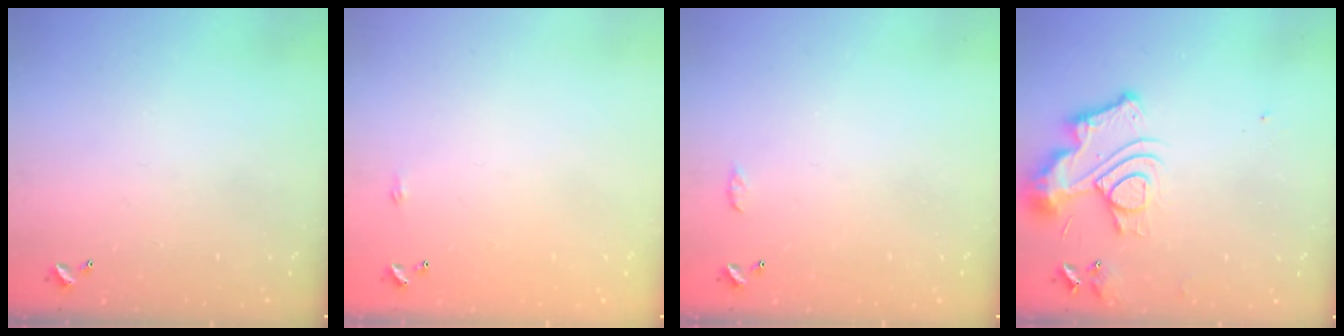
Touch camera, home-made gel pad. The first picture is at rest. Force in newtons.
{"total": 2.2, "press": 2.1, "slide": 0.4}
{"total": 3.0, "press": 3.0, "slide": 0.5}
{"total": 13.0, "press": 12.9, "slide": 1.3}